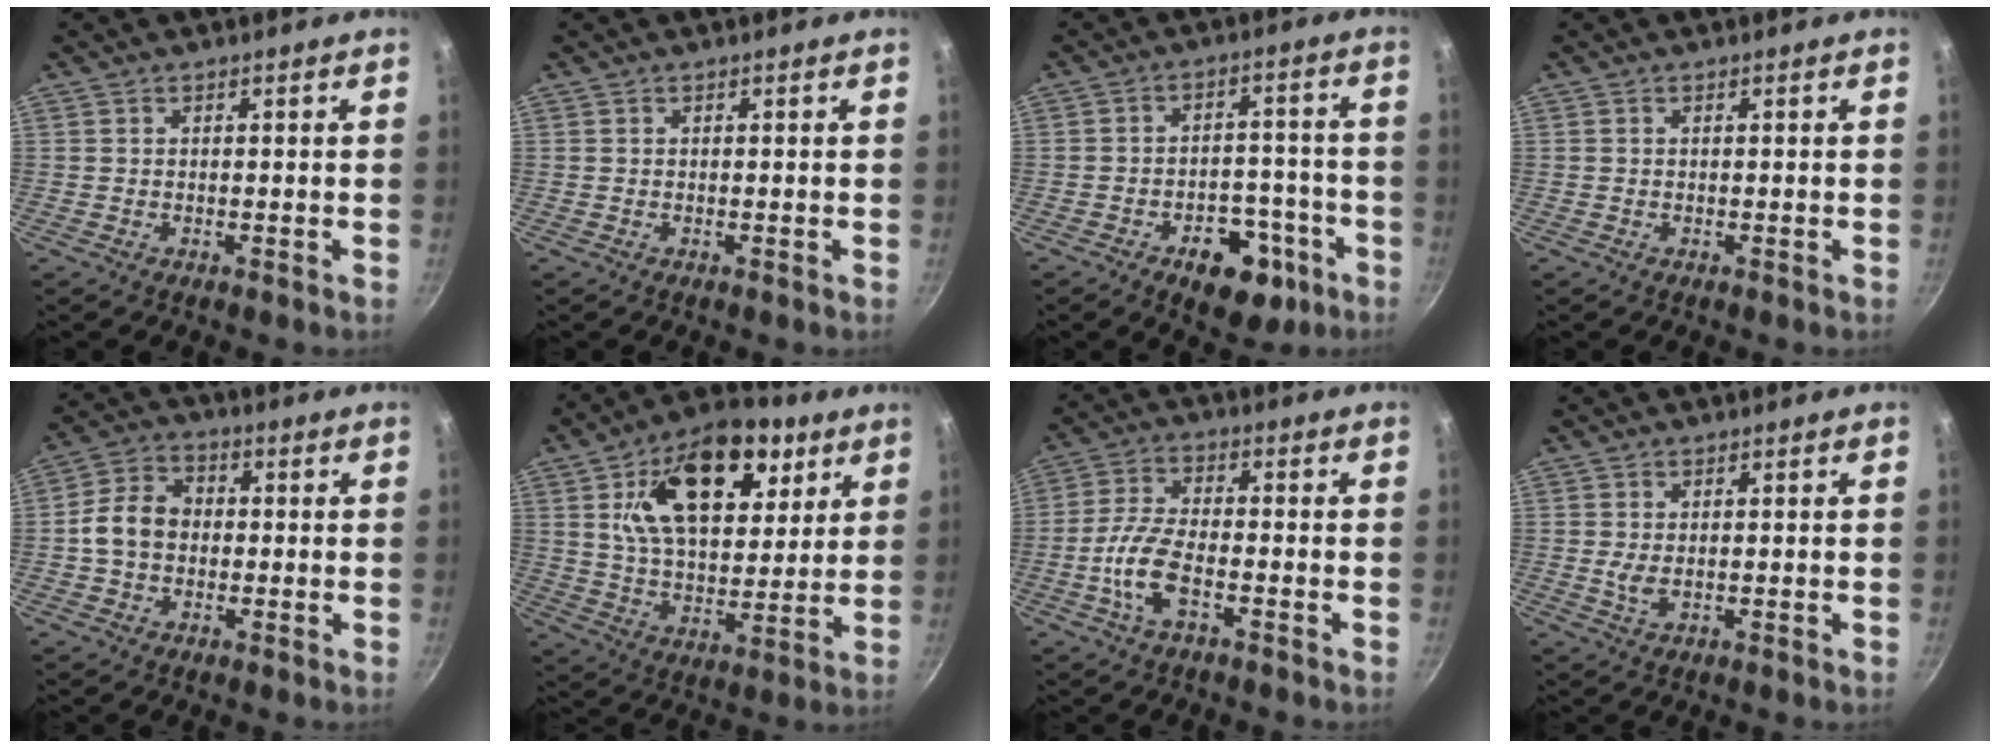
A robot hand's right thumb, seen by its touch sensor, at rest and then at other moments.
{"total": 0.0}
{"total": 11.6, "force": [-6.0, 6.8, 7.3], "torque": [-0.064, 0.046, -0.078]}
{"total": 0.0}
{"total": 8.4, "force": [-0.5, 6.7, 5.1], "torque": [-0.083, 0.027, -0.019]}
{"total": 22.1, "force": [8.7, 12.4, 16.1], "torque": [-0.223, -0.016, 0.142]}
{"total": 8.5, "force": [-3.0, 3.8, 7.0], "torque": [-0.149, 0.022, -0.059]}
{"total": 2.0, "force": [0.1, 1.0, 1.8], "torque": [-0.041, -0.006, 0.008]}